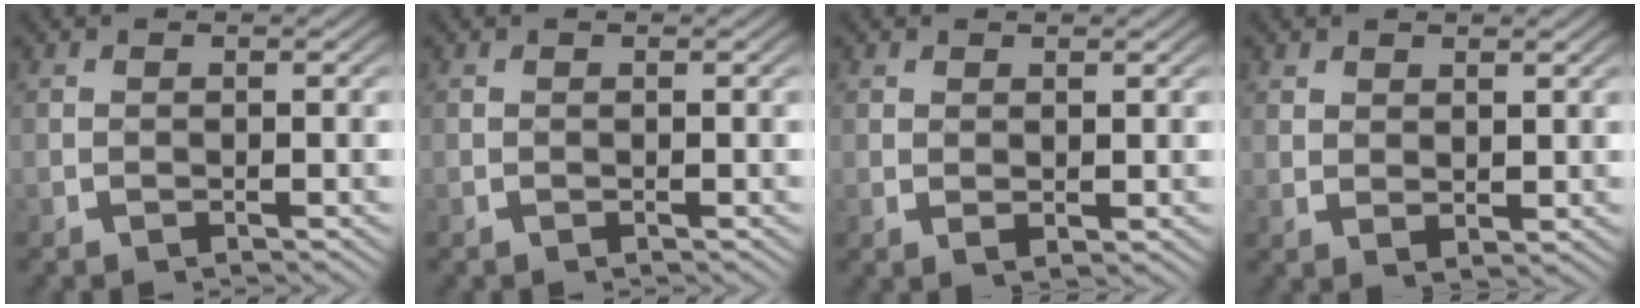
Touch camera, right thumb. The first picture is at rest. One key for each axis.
{"total": 0.0}
{"total": 1.0, "fx": 0.8, "fy": 0.2, "fz": 0.5, "tx": -0.010, "ty": -0.004, "tz": 0.023}
{"total": 1.5, "fx": 1.4, "fy": 0.3, "fz": 0.5, "tx": -0.008, "ty": -0.004, "tz": 0.036}